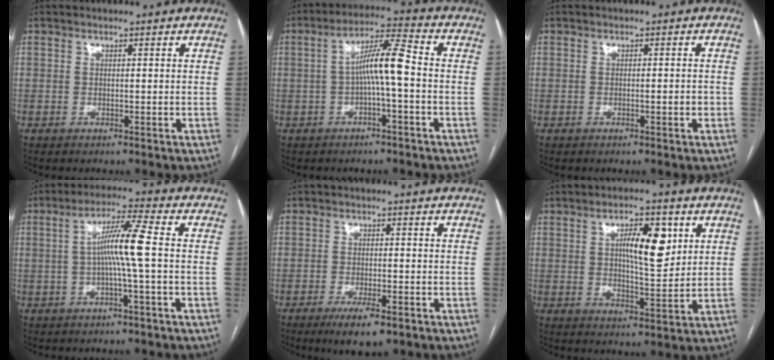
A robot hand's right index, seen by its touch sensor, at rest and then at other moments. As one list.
[{"total": 7.3, "force": [-0.7, 0.4, 7.3], "torque": [-0.132, 0.023, -0.014]}, {"total": 1.5, "force": [-0.4, 0.3, 1.4], "torque": [-0.022, -0.001, -0.006]}, {"total": 7.3, "force": [-0.2, -0.9, 7.2], "torque": [-0.133, 0.012, -0.005]}, {"total": 6.6, "force": [-4.1, 1.0, 5.0], "torque": [-0.085, -0.014, -0.064]}, {"total": 8.7, "force": [2.8, 2.5, 7.9], "torque": [-0.130, 0.008, 0.049]}]